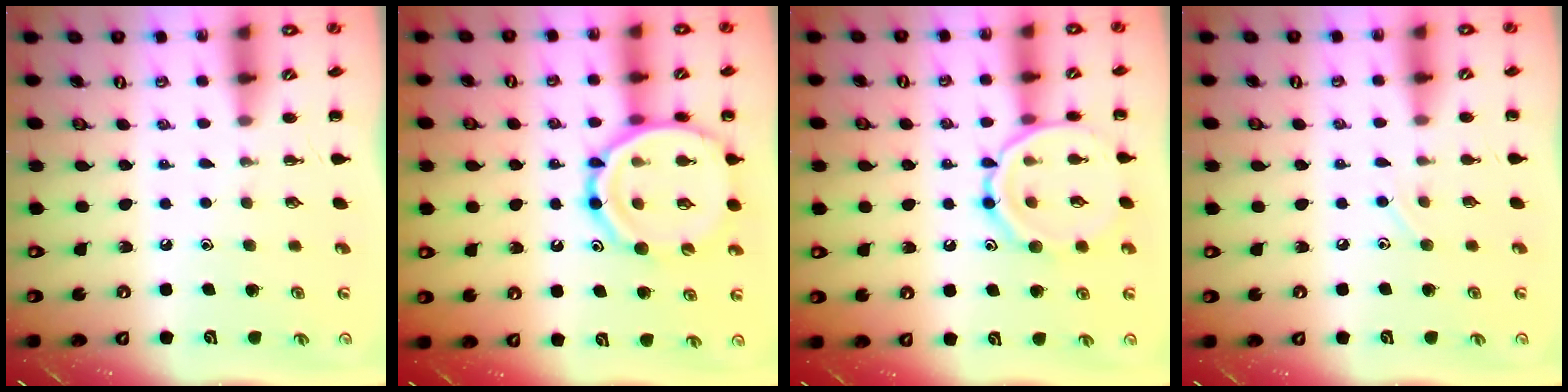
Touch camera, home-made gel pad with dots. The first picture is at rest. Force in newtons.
{"total": 17.6, "press": 17.3, "slide": 3.0}
{"total": 12.7, "press": 12.7, "slide": 0.5}
{"total": 4.7, "press": 4.4, "slide": 1.4}